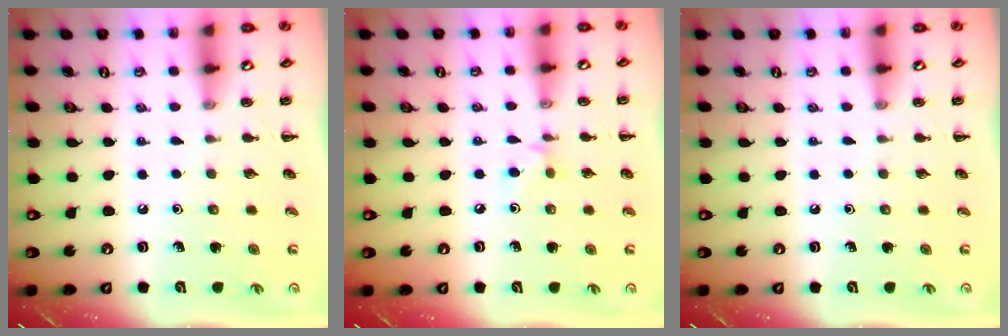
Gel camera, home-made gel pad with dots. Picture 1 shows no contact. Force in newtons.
{"total": 4.6, "press": 4.3, "slide": 1.5}
{"total": 0.0}